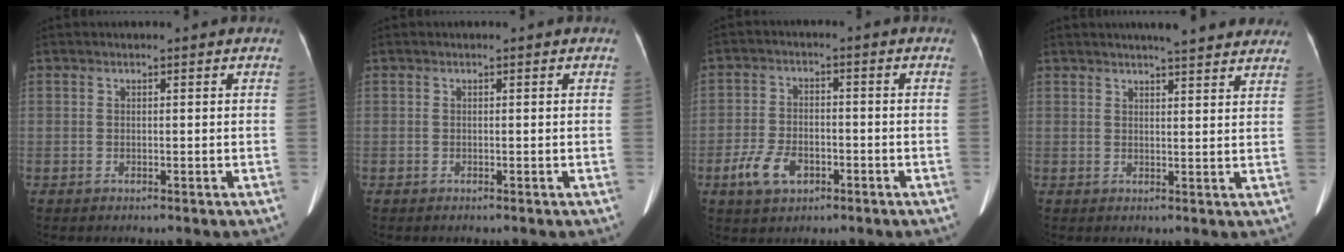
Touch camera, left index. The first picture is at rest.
{"total": 0.0}
{"total": 6.5, "force": [-4.4, 3.4, 3.5], "torque": [-0.080, -0.004, -0.076]}
{"total": 8.9, "force": [7.8, 1.0, 4.2], "torque": [-0.040, 0.008, 0.071]}